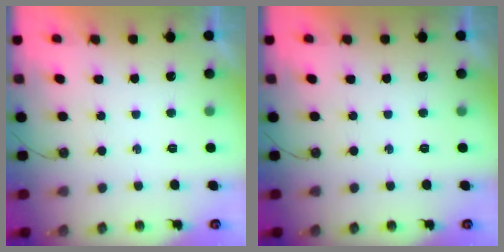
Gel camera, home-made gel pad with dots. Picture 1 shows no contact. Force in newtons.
{"total": 0.0}